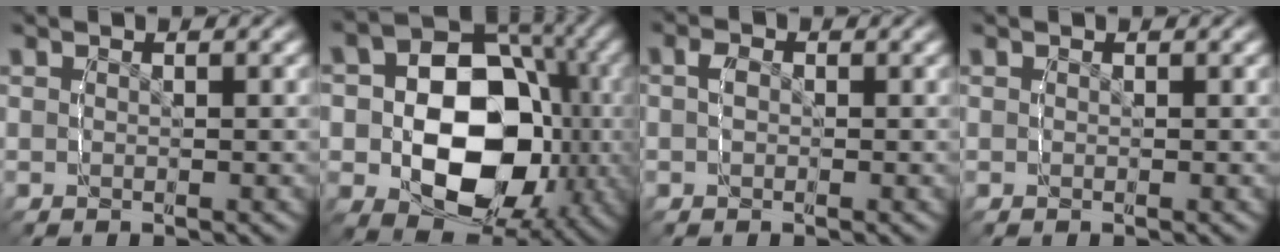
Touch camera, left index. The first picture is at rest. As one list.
[{"total": 16.2, "force": [-2.9, 13.8, 8.1], "torque": [-0.174, -0.067, -0.042]}, {"total": 2.9, "force": [-1.2, 1.2, -2.4], "torque": [0.015, -0.006, -0.032]}, {"total": 2.1, "force": [-0.7, 0.0, -1.9], "torque": [0.020, -0.002, -0.019]}]